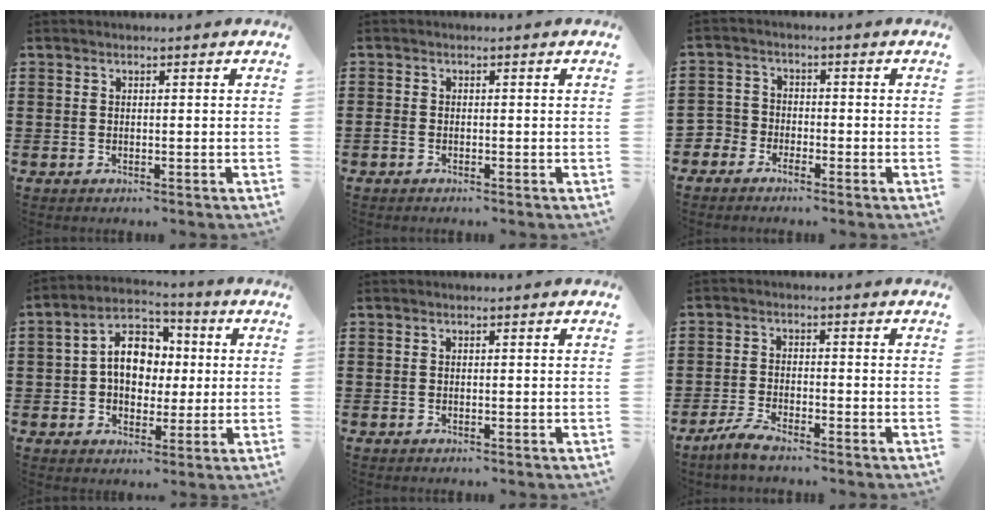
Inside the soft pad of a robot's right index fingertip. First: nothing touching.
{"total": 0.8, "force": [-0.7, 0.3, 0.3], "torque": [-0.006, -0.001, -0.014]}
{"total": 2.9, "force": [-2.6, 1.4, -0.2], "torque": [-0.017, 0.000, -0.061]}
{"total": 9.3, "force": [0.5, 6.6, 6.5], "torque": [-0.122, 0.013, 0.004]}
{"total": 0.0}
{"total": 3.4, "force": [-3.0, 0.6, 1.4], "torque": [-0.040, 0.003, -0.063]}